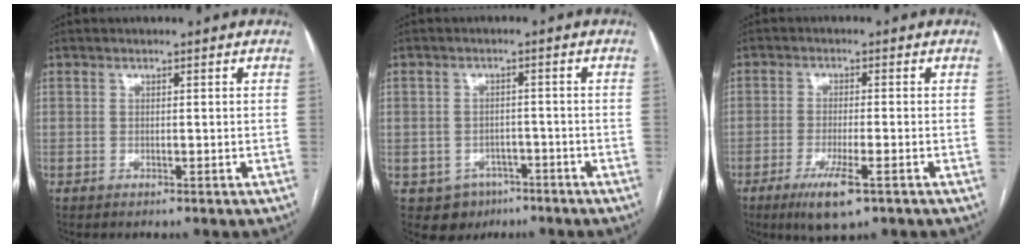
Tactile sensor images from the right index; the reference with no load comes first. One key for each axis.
{"total": 5.5, "fx": -3.0, "fy": 4.5, "fz": 0.8, "tx": -0.005, "ty": 0.010, "tz": -0.036}
{"total": 6.6, "fx": -3.6, "fy": 0.7, "fz": 5.5, "tx": -0.104, "ty": -0.016, "tz": -0.059}